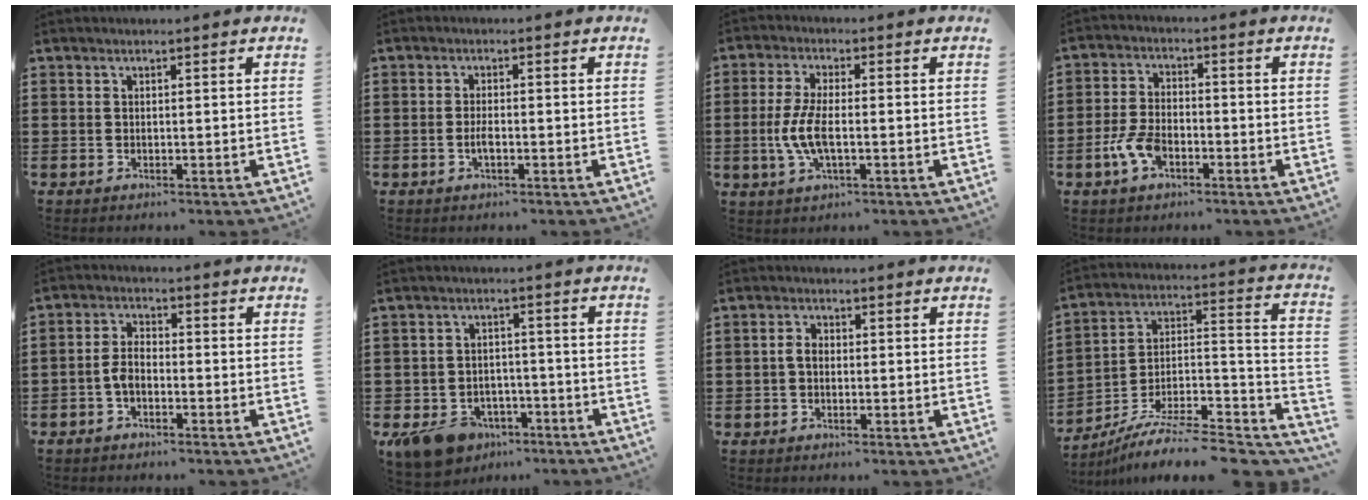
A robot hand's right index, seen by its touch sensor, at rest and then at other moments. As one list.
[{"total": 2.0, "force": [-0.7, 0.6, 1.8], "torque": [-0.040, -0.001, -0.015]}, {"total": 5.9, "force": [-1.1, 2.3, 5.3], "torque": [-0.121, -0.002, -0.028]}, {"total": 5.6, "force": [-2.6, 2.9, 3.9], "torque": [-0.100, 0.000, -0.056]}, {"total": 3.5, "force": [-1.8, 1.7, 2.4], "torque": [-0.059, 0.003, -0.039]}, {"total": 6.7, "force": [-4.9, 3.7, 2.6], "torque": [-0.069, 0.014, -0.094]}, {"total": 2.2, "force": [-0.2, 1.4, 1.7], "torque": [-0.040, 0.002, -0.007]}, {"total": 9.2, "force": [-7.3, 2.4, 4.9], "torque": [-0.076, 0.013, -0.140]}]